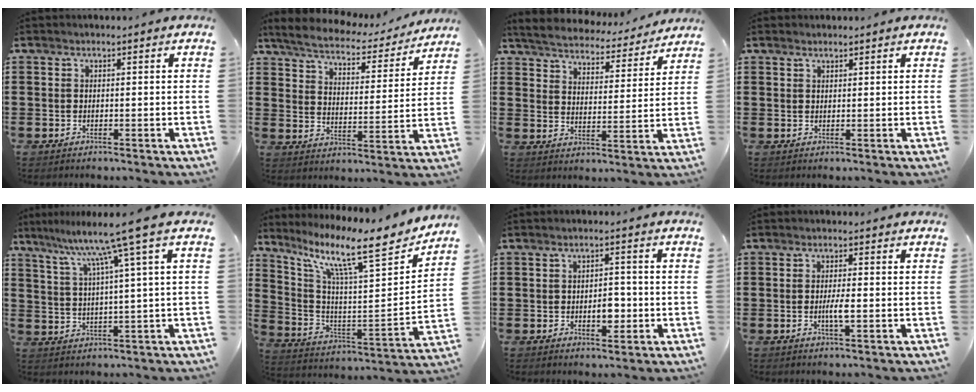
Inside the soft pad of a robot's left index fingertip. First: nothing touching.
{"total": 4.6, "force": [4.3, 0.7, 1.4], "torque": [-0.052, -0.030, 0.067]}
{"total": 4.8, "force": [4.8, 0.1, 0.8], "torque": [-0.042, -0.038, 0.078]}
{"total": 1.0, "force": [1.0, 0.2, 0.3], "torque": [-0.007, 0.001, 0.019]}
{"total": 8.6, "force": [5.0, -1.6, 6.8], "torque": [-0.140, -0.027, 0.075]}
{"total": 12.5, "force": [9.1, 1.8, 8.5], "torque": [-0.167, -0.068, 0.139]}
{"total": 4.0, "force": [-0.9, 2.2, 3.2], "torque": [-0.045, -0.002, -0.021]}
{"total": 3.1, "force": [-0.5, 0.5, 3.0], "torque": [-0.054, -0.001, -0.009]}